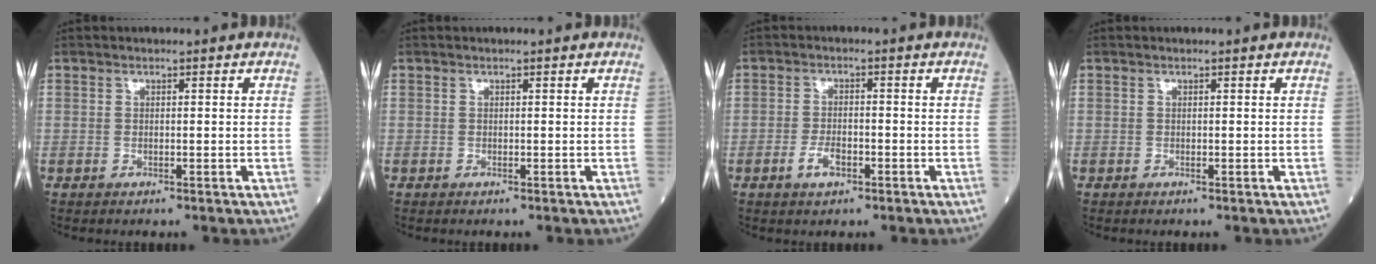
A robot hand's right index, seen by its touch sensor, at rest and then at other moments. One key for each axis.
{"total": 0.0}
{"total": 3.3, "fx": -1.7, "fy": 1.4, "fz": 2.5, "tx": -0.049, "ty": 0.002, "tz": -0.031}
{"total": 0.0}